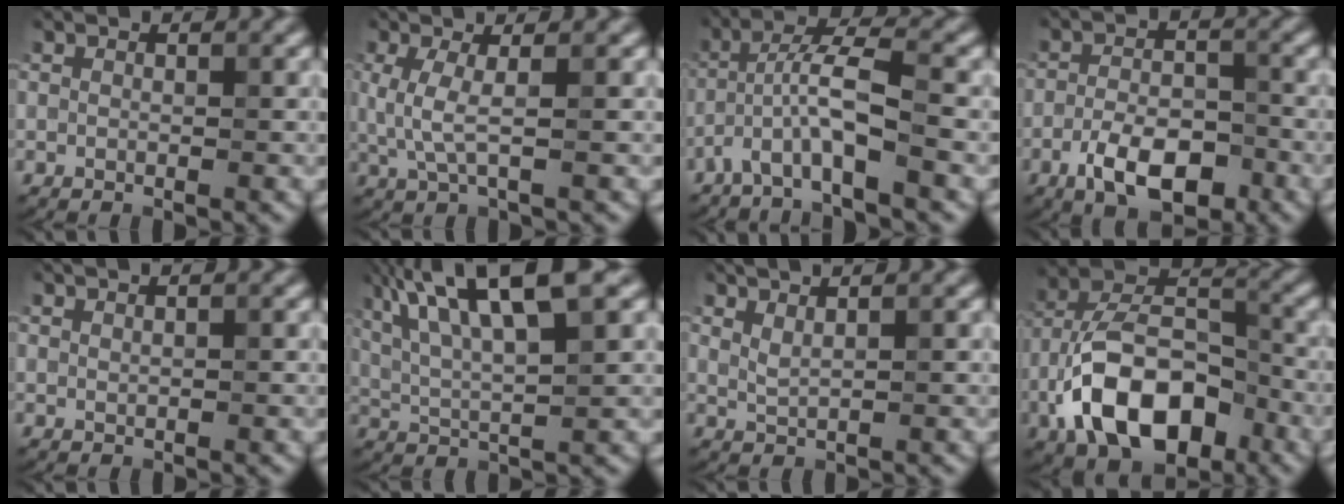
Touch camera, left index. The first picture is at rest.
{"total": 3.0, "force": [0.4, 0.7, 2.8], "torque": [-0.063, -0.001, 0.007]}
{"total": 5.3, "force": [-2.5, 0.7, 4.7], "torque": [-0.089, 0.017, -0.055]}
{"total": 6.1, "force": [-3.2, 2.8, 4.5], "torque": [-0.076, 0.001, -0.060]}
{"total": 0.8, "force": [0.7, 0.1, 0.4], "torque": [-0.007, 0.001, 0.013]}
{"total": 11.4, "force": [5.4, 3.2, 9.5], "torque": [-0.164, 0.023, 0.086]}
{"total": 2.2, "force": [1.6, 0.6, 1.4], "torque": [-0.024, 0.002, 0.027]}
{"total": 11.4, "force": [-4.8, 6.2, 8.3], "torque": [-0.153, 0.012, -0.092]}